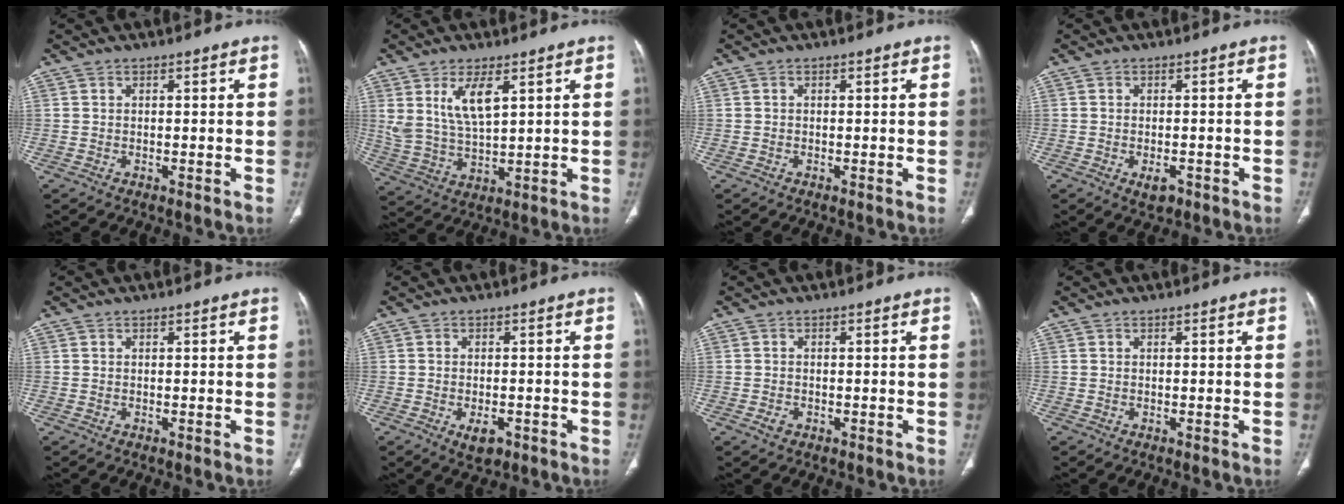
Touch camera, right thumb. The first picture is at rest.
{"total": 8.7, "force": [4.0, 3.5, 6.9], "torque": [-0.130, -0.023, 0.090]}
{"total": 0.0}
{"total": 2.7, "force": [-1.3, 1.5, 1.8], "torque": [-0.023, 0.002, -0.014]}
{"total": 0.0}
{"total": 3.5, "force": [-1.6, 1.9, 2.5], "torque": [-0.034, 0.003, -0.018]}
{"total": 1.5, "force": [-0.6, 1.1, 0.8], "torque": [-0.013, 0.004, -0.009]}
{"total": 0.0}